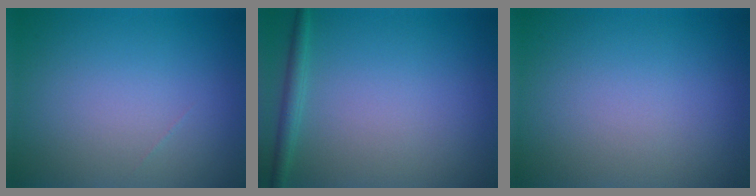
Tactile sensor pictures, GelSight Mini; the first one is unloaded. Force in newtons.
{"total": 1.5, "press": 1.5, "slide": 0.1}
{"total": 0.0}